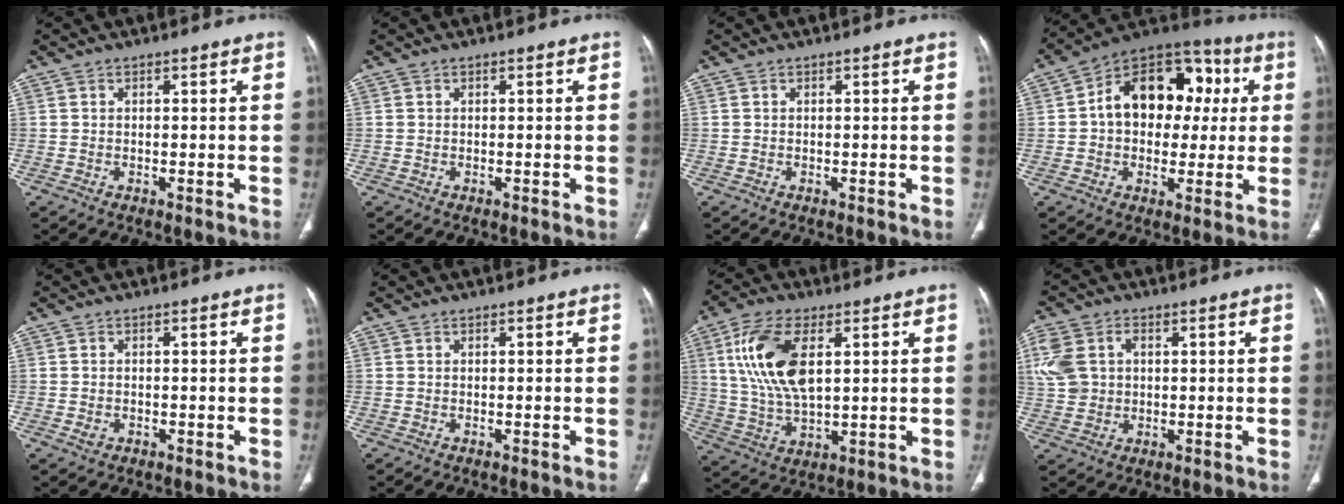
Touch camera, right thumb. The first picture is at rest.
{"total": 0.0}
{"total": 0.0}
{"total": 18.6, "force": [2.6, 13.2, 12.9], "torque": [-0.145, 0.035, 0.032]}
{"total": 1.6, "force": [-0.5, 1.3, 0.9], "torque": [-0.015, 0.006, -0.004]}
{"total": 0.0}
{"total": 14.9, "force": [4.3, 7.3, 12.2], "torque": [-0.247, -0.010, 0.089]}
{"total": 9.3, "force": [2.2, 7.2, 5.4], "torque": [-0.118, 0.008, 0.047]}